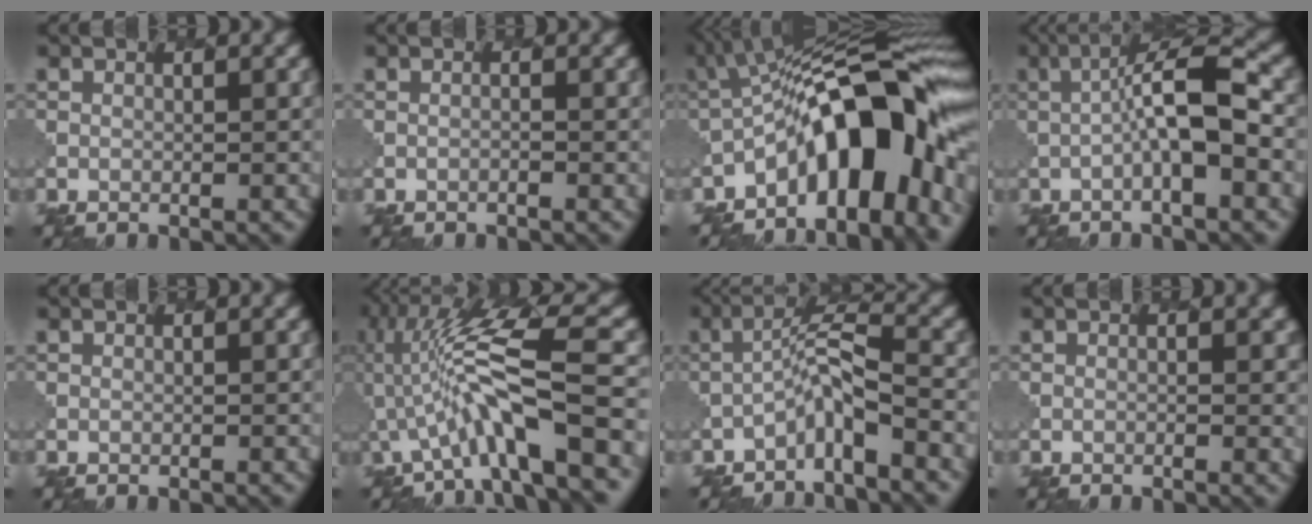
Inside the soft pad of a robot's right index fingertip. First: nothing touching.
{"total": 0.5, "force": [-0.1, -0.4, -0.3], "torque": [0.008, 0.004, -0.011]}
{"total": 13.6, "force": [-4.2, 4.9, 11.9], "torque": [-0.148, 0.027, -0.084]}
{"total": 5.8, "force": [-0.5, 0.8, 5.7], "torque": [-0.093, 0.021, -0.020]}
{"total": 0.0}
{"total": 8.3, "force": [-1.8, 1.3, 8.0], "torque": [-0.147, 0.025, -0.042]}
{"total": 3.1, "force": [-2.1, -0.1, 2.3], "torque": [-0.043, 0.017, -0.052]}
{"total": 1.5, "force": [0.1, 0.9, 1.2], "torque": [0.007, 0.012, -0.002]}